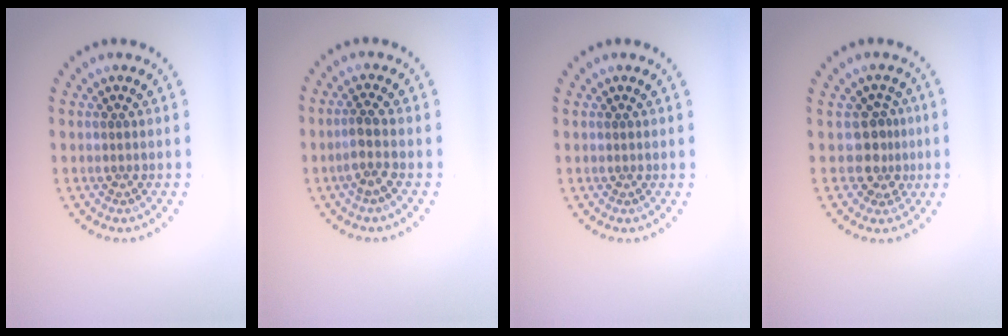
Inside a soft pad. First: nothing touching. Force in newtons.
{"total": 1.9, "press": 1.5, "slide": 1.2}
{"total": 0.0}
{"total": 2.6, "press": 2.0, "slide": 1.7}